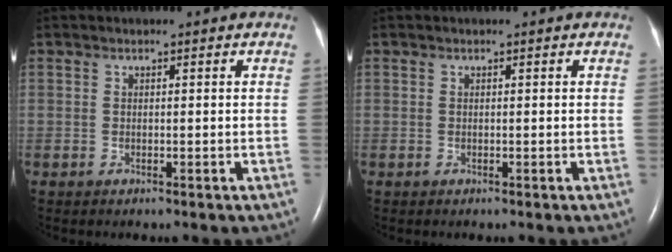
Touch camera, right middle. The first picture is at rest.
{"total": 0.0}